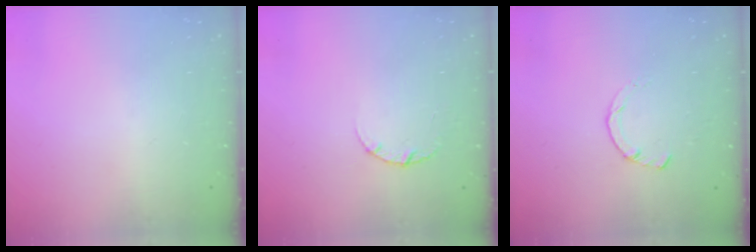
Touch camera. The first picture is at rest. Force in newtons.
{"total": 2.6, "press": 2.6, "slide": 0.3}
{"total": 2.3, "press": 2.3, "slide": 0.1}